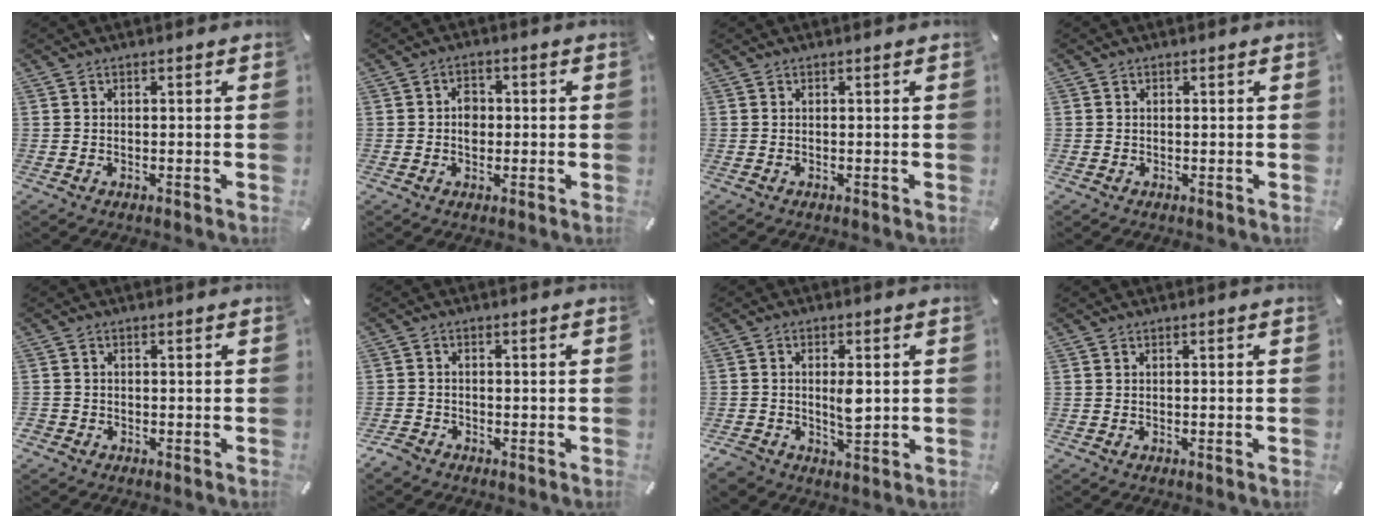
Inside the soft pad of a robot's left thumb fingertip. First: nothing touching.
{"total": 3.6, "force": [-0.2, 2.9, 2.2], "torque": [-0.025, 0.001, -0.008]}
{"total": 0.0}
{"total": 1.7, "force": [0.4, 1.6, -0.3], "torque": [0.013, 0.000, 0.003]}
{"total": 1.4, "force": [-0.6, 1.2, 0.2], "torque": [-0.001, 0.004, -0.013]}
{"total": 3.2, "force": [-1.7, 2.6, 0.5], "torque": [-0.013, 0.008, -0.035]}
{"total": 6.1, "force": [0.2, 4.1, 4.5], "torque": [-0.076, -0.001, 0.002]}
{"total": 0.0}